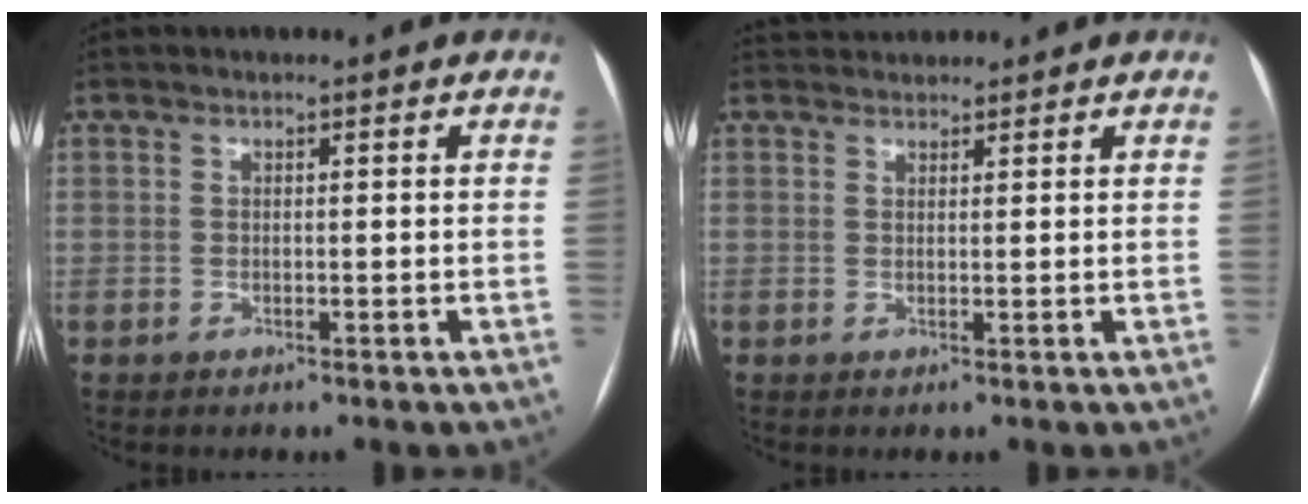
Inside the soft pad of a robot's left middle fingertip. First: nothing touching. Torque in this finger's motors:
{"motor_torque": [0.13, -0.12, -0.12, -0.02]}